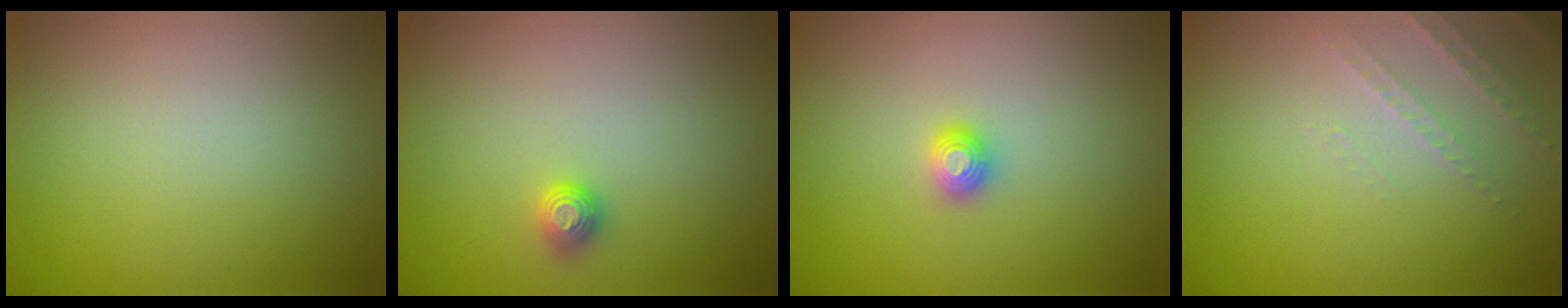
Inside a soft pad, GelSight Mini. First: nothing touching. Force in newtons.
{"total": 1.1, "press": 1.1, "slide": 0.4}
{"total": 1.2, "press": 1.2, "slide": 0.1}
{"total": 1.9, "press": 1.8, "slide": 0.6}